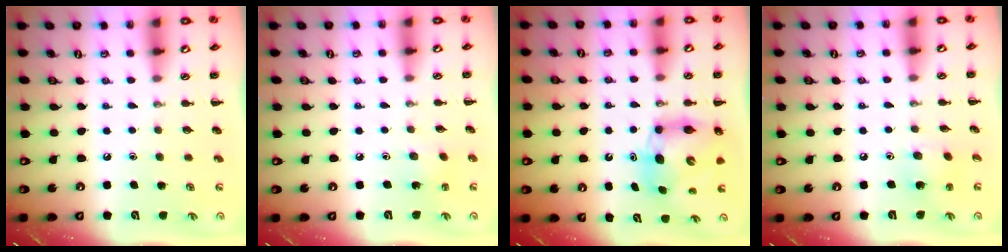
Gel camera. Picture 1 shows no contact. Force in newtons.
{"total": 2.9, "press": 2.8, "slide": 0.9}
{"total": 8.3, "press": 8.0, "slide": 2.3}
{"total": 2.5, "press": 2.5, "slide": 0.6}